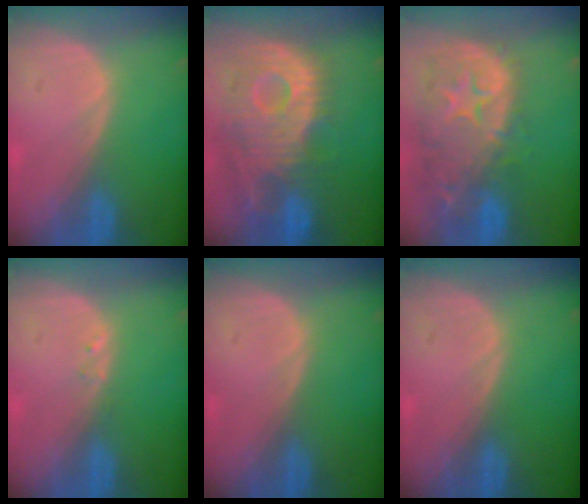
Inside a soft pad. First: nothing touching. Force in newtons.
{"total": 12.3, "press": 10.9, "slide": 5.8}
{"total": 14.1, "press": 11.4, "slide": 8.4}
{"total": 0.6, "press": 0.6, "slide": 0.1}
{"total": 0.0}
{"total": 0.0}